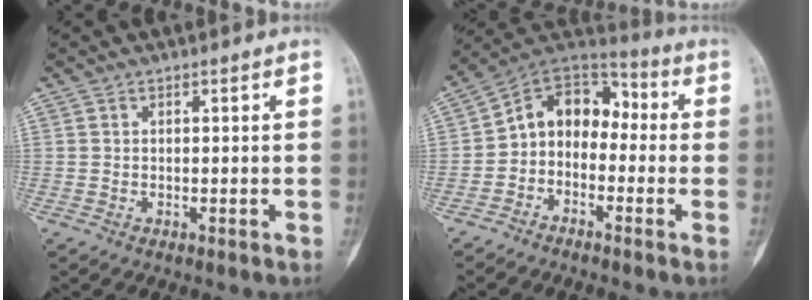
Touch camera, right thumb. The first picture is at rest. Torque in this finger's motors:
{"motor_torque": [0.65, 0.60, 0.34, -0.33, 0.05]}